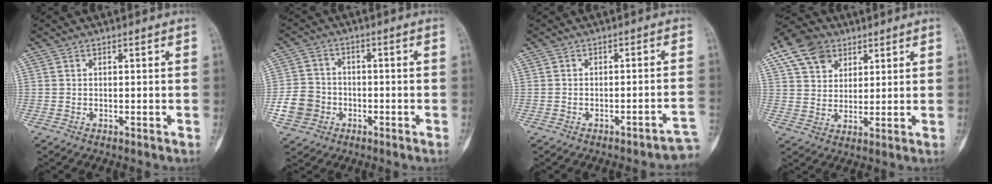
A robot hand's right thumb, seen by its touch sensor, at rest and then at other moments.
{"total": 7.4, "force": [-2.4, 6.5, 2.5], "torque": [-0.035, 0.019, -0.044]}
{"total": 4.6, "force": [-3.6, 0.8, 2.7], "torque": [-0.015, 0.044, -0.042]}
{"total": 10.8, "force": [5.6, 8.1, 4.4], "torque": [-0.062, -0.004, 0.103]}